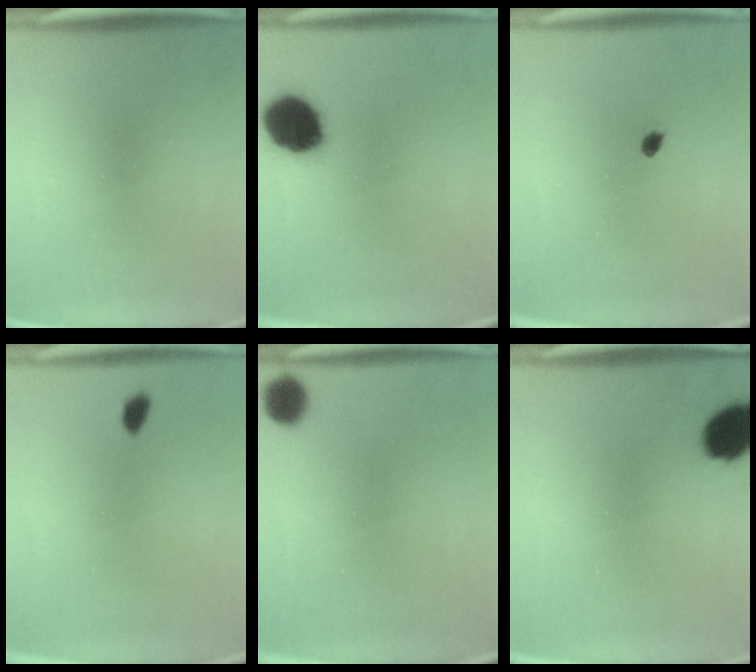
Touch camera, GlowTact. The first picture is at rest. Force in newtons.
{"total": 11.9}
{"total": 1.1}
{"total": 1.7}
{"total": 4.0}
{"total": 8.7}